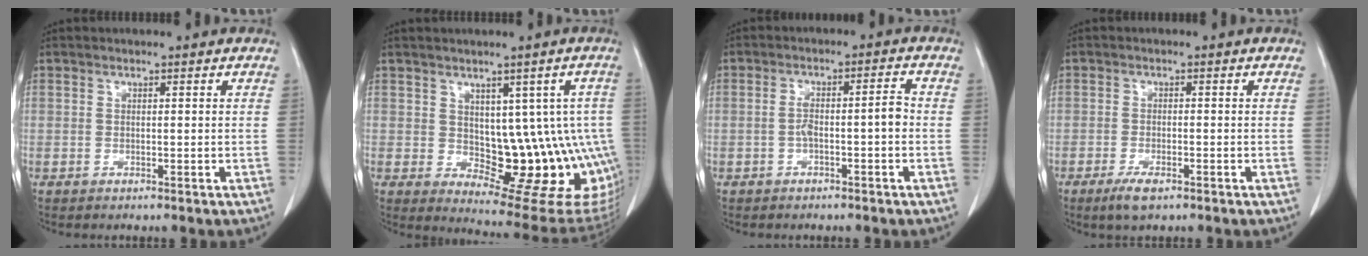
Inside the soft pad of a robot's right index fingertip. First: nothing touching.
{"total": 14.8, "force": [-0.9, 6.8, 13.1], "torque": [-0.115, 0.011, 0.009]}
{"total": 4.5, "force": [-1.0, 0.9, 4.3], "torque": [-0.075, 0.017, -0.013]}
{"total": 3.2, "force": [-2.0, 0.9, 2.3], "torque": [-0.046, -0.002, -0.032]}